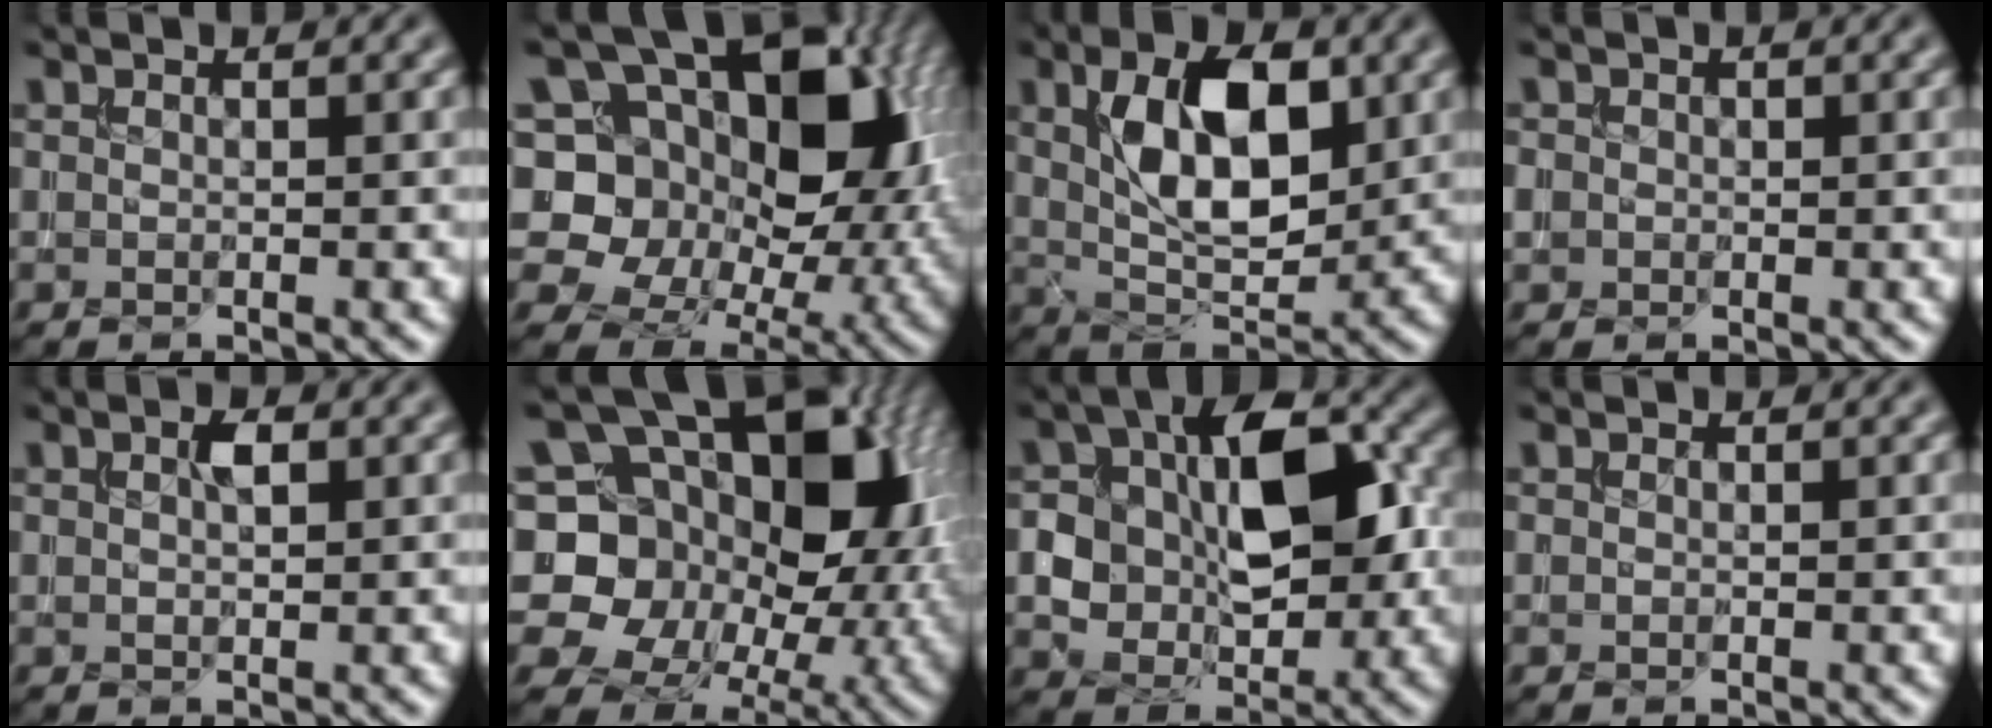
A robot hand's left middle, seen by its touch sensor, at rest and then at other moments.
{"total": 17.7, "force": [3.8, 12.7, 11.8], "torque": [-0.197, 0.018, 0.072]}
{"total": 8.6, "force": [2.1, 4.4, 7.1], "torque": [-0.124, -0.004, 0.039]}
{"total": 1.4, "force": [-0.1, 1.3, 0.3], "torque": [-0.003, -0.005, -0.003]}
{"total": 1.7, "force": [0.5, 0.8, 1.4], "torque": [-0.027, -0.001, 0.008]}
{"total": 19.0, "force": [2.8, 14.2, 12.3], "torque": [-0.204, 0.008, 0.054]}
{"total": 10.3, "force": [-0.2, 6.6, 7.9], "torque": [-0.127, 0.013, -0.006]}
{"total": 0.0}